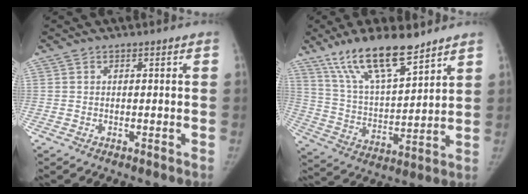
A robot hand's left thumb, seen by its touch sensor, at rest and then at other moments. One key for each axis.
{"total": 16.7, "fx": 11.9, "fy": 4.9, "fz": 10.6, "tx": -0.169, "ty": -0.059, "tz": 0.228}